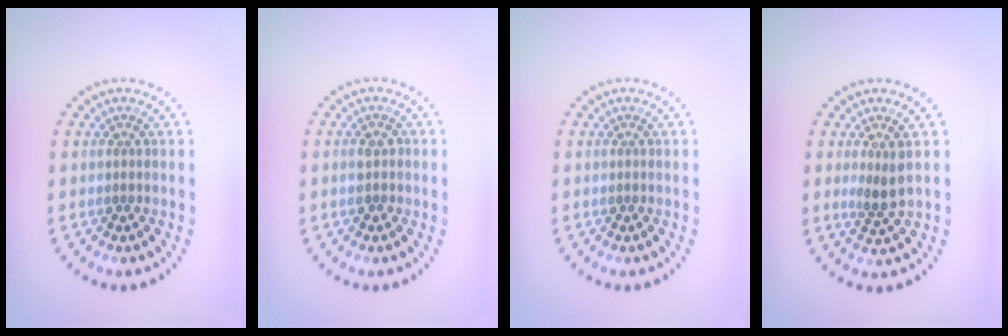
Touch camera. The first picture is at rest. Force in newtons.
{"total": 1.5, "press": 1.4, "slide": 0.3}
{"total": 0.0}
{"total": 1.9, "press": 1.6, "slide": 1.1}